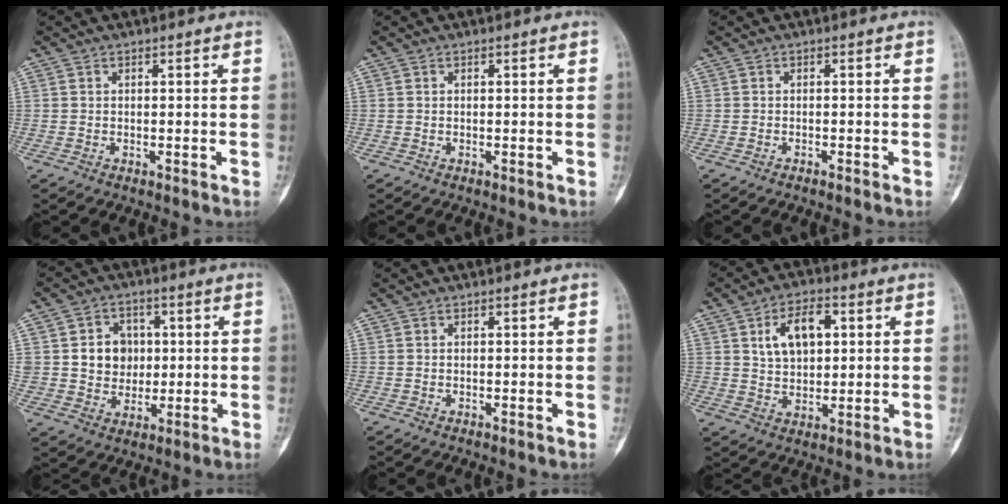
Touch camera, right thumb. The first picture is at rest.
{"total": 0.0}
{"total": 0.6, "force": [-0.5, 0.0, 0.3], "torque": [-0.008, 0.003, -0.007]}
{"total": 8.7, "force": [1.2, 7.5, 4.1], "torque": [-0.022, 0.000, 0.023]}
{"total": 0.0}
{"total": 9.5, "force": [2.8, 5.8, 6.9], "torque": [-0.098, 0.000, 0.049]}